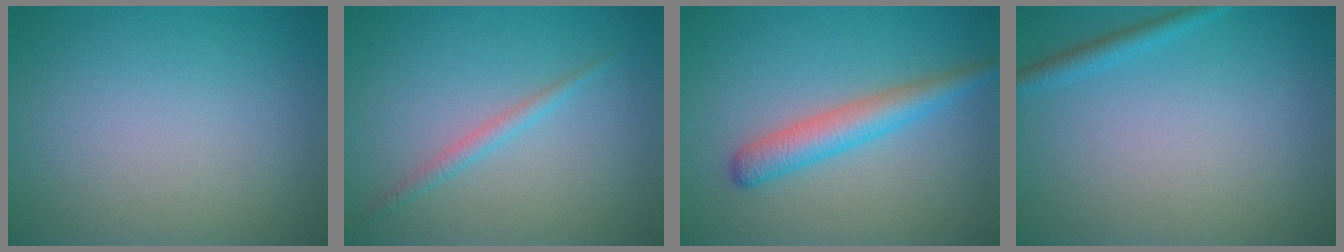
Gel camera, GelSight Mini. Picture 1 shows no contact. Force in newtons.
{"total": 1.4, "press": 1.4, "slide": 0.1}
{"total": 3.7, "press": 3.7, "slide": 0.1}
{"total": 1.5, "press": 1.5, "slide": 0.1}